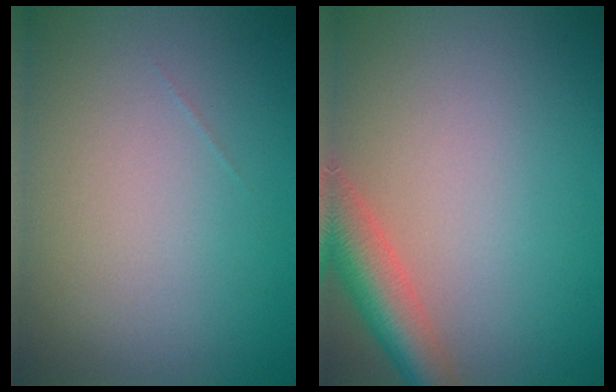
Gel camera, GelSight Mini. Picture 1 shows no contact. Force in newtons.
{"total": 4.8, "press": 4.8, "slide": 0.2}